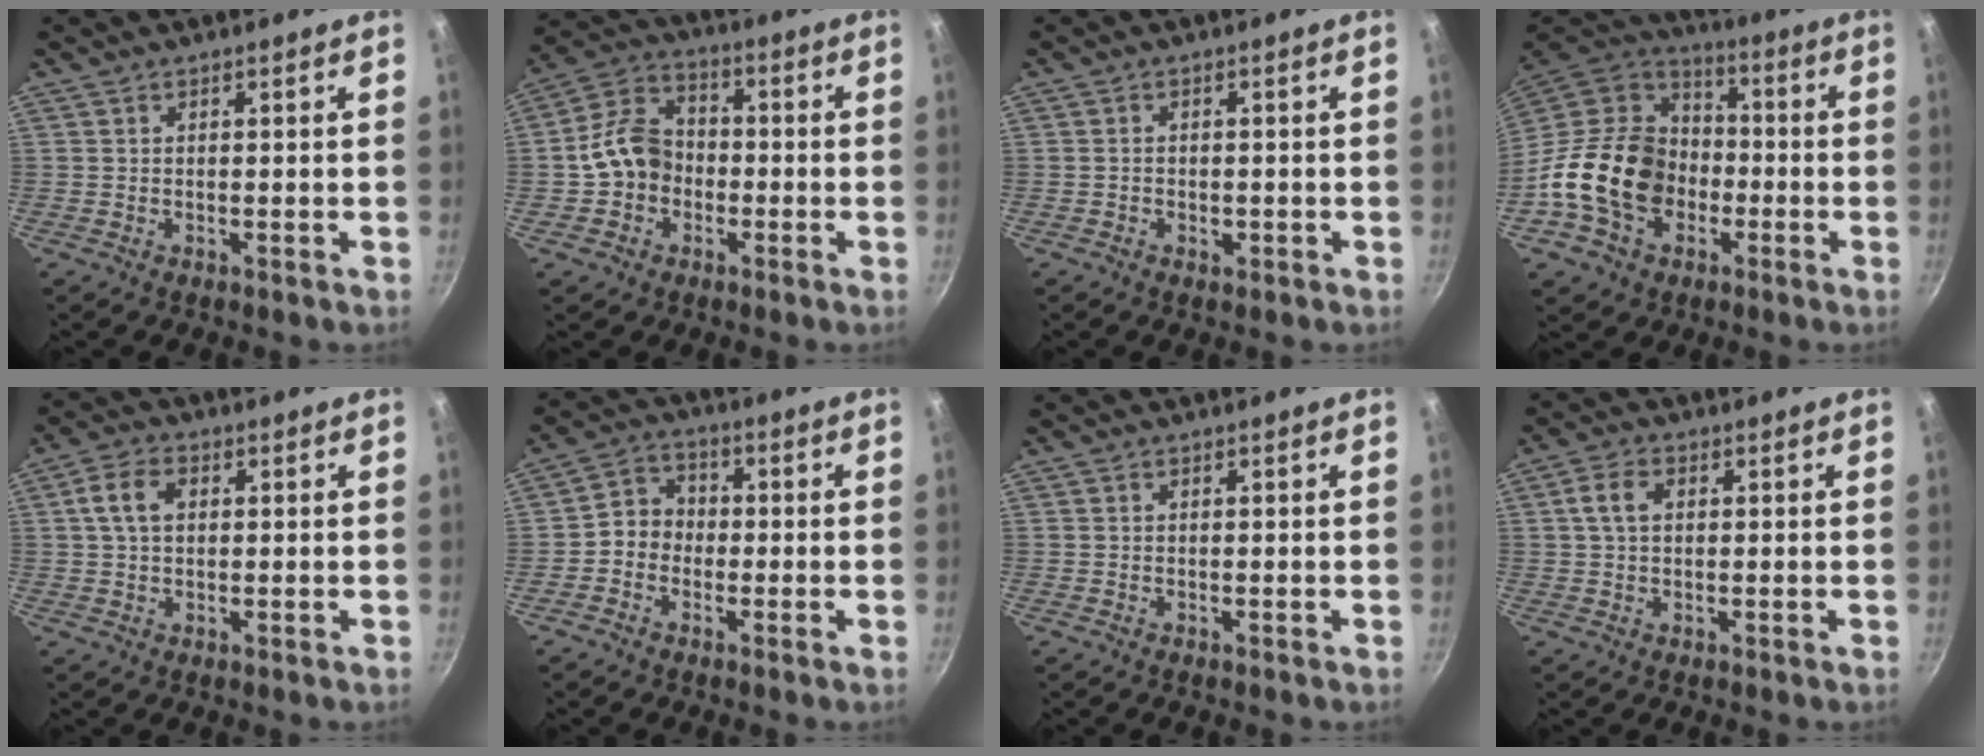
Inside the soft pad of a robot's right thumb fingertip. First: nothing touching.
{"total": 10.5, "force": [-1.8, 8.4, 6.0], "torque": [-0.084, 0.033, -0.048]}
{"total": 1.6, "force": [-0.6, 1.1, 0.9], "torque": [-0.015, 0.003, -0.010]}
{"total": 20.6, "force": [-5.3, 15.8, 12.1], "torque": [-0.199, 0.048, -0.100]}
{"total": 5.8, "force": [1.1, 3.9, 4.1], "torque": [-0.071, 0.012, 0.015]}
{"total": 5.4, "force": [-1.3, 4.7, 2.3], "torque": [-0.009, 0.022, -0.041]}
{"total": 0.0}
{"total": 4.2, "force": [0.8, 2.8, 3.0], "torque": [-0.053, 0.010, 0.010]}